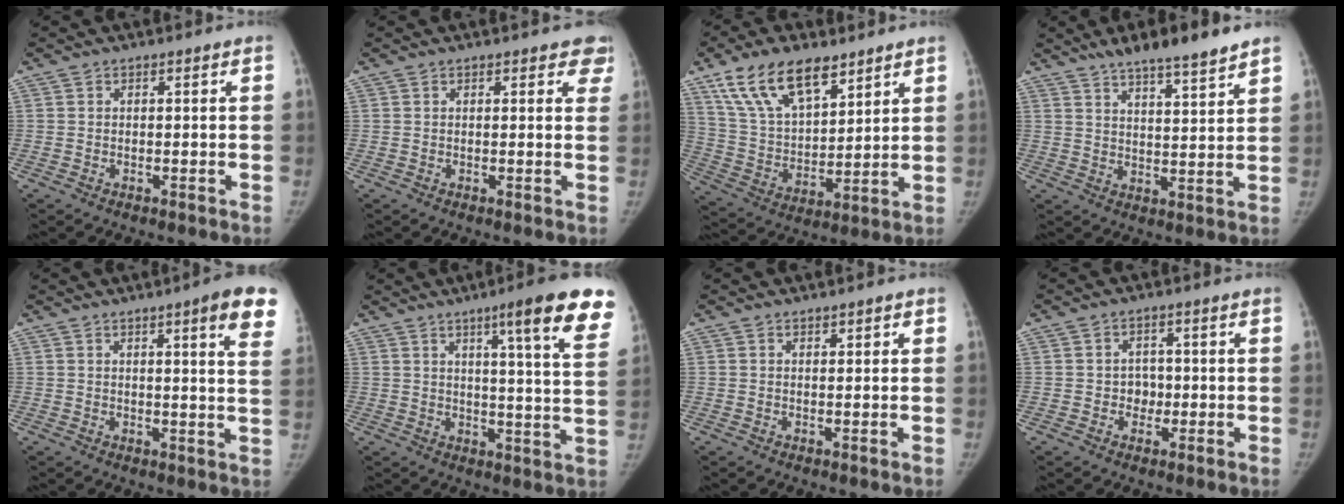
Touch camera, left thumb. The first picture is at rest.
{"total": 4.0, "force": [3.0, 1.9, 1.9], "torque": [0.014, -0.009, 0.020]}
{"total": 17.1, "force": [11.0, 8.1, 10.3], "torque": [-0.151, -0.041, 0.210]}
{"total": 11.2, "force": [8.6, 1.6, 6.9], "torque": [-0.095, -0.035, 0.139]}
{"total": 10.9, "force": [6.4, 1.2, 8.8], "torque": [-0.093, -0.025, 0.063]}
{"total": 16.9, "force": [10.2, 1.8, 13.4], "torque": [-0.152, -0.044, 0.119]}
{"total": 1.2, "force": [0.8, 0.6, 0.8], "torque": [-0.003, -0.002, 0.009]}
{"total": 3.3, "force": [-0.4, 2.9, 1.4], "torque": [0.004, 0.008, -0.010]}